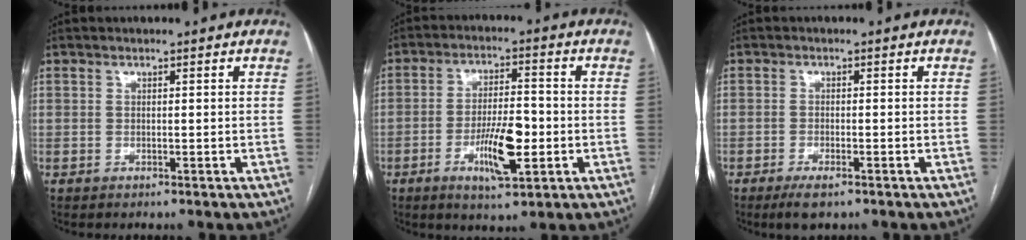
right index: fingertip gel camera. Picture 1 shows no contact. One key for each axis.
{"total": 8.6, "fx": -2.7, "fy": 2.3, "fz": 7.8, "tx": -0.142, "ty": -0.001, "tz": -0.043}
{"total": 3.3, "fx": -2.2, "fy": 0.8, "fz": 2.4, "tx": -0.046, "ty": -0.004, "tz": -0.036}